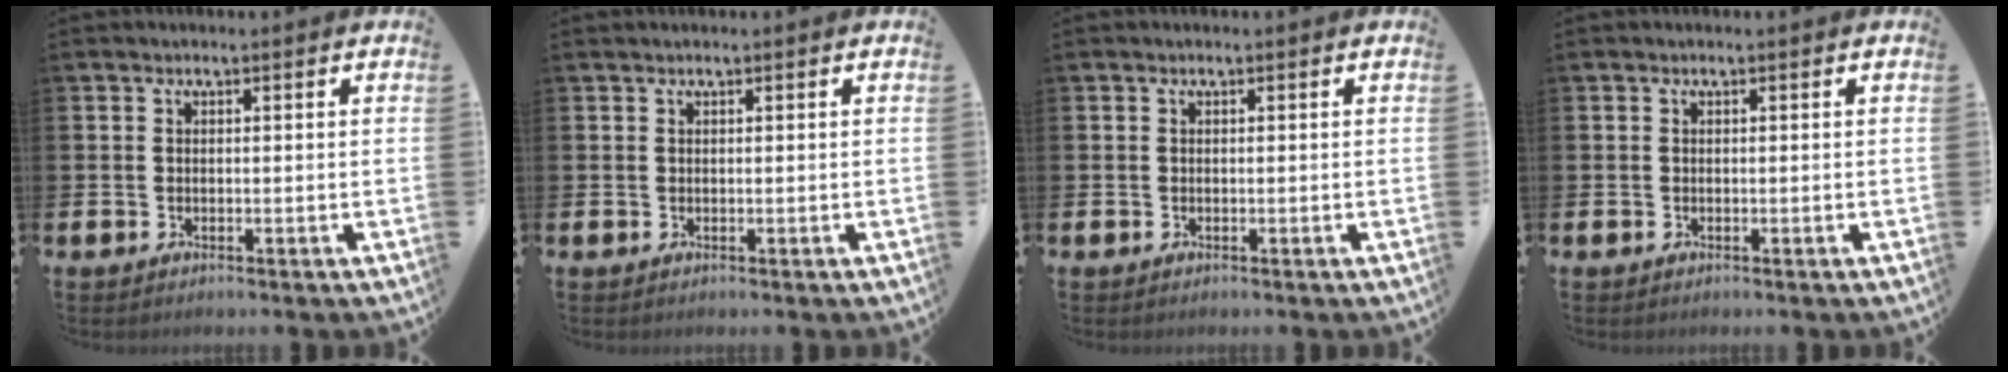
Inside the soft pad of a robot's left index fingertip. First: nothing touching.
{"total": 0.0}
{"total": 0.0}
{"total": 0.0}